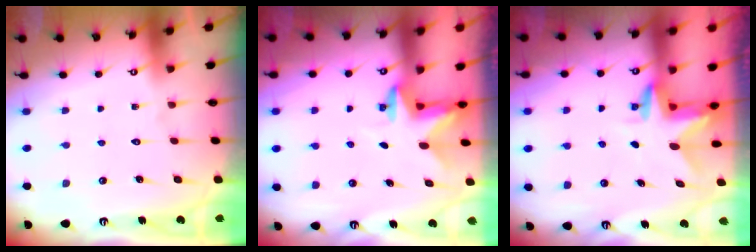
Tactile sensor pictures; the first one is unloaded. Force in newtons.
{"total": 2.5, "press": 2.5, "slide": 0.4}
{"total": 2.9, "press": 2.9, "slide": 0.2}